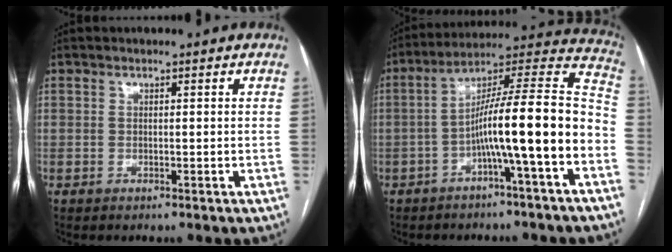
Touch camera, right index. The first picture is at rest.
{"total": 16.2, "force": [-5.0, -0.2, 15.4], "torque": [-0.238, 0.036, -0.082]}